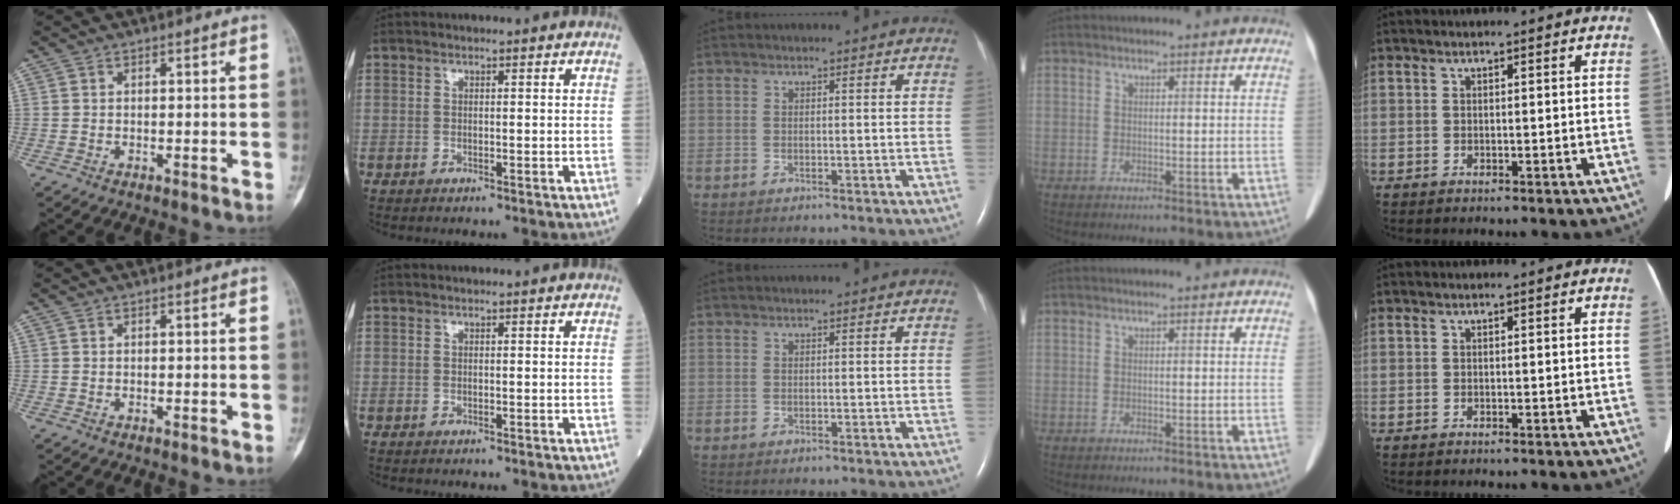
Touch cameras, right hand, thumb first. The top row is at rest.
{}